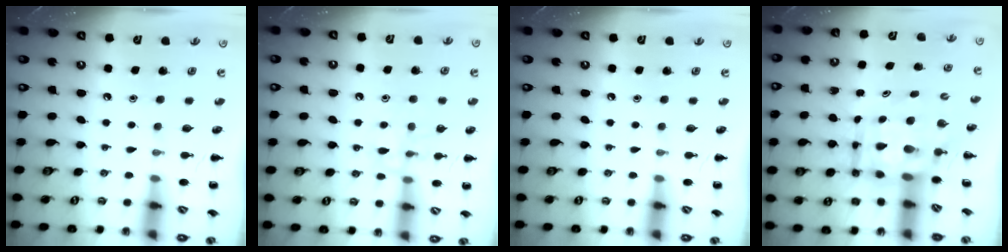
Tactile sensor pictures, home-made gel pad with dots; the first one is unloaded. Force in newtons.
{"total": 11.0, "press": 11.0, "slide": 0.8}
{"total": 0.0}
{"total": 7.9, "press": 7.5, "slide": 2.5}